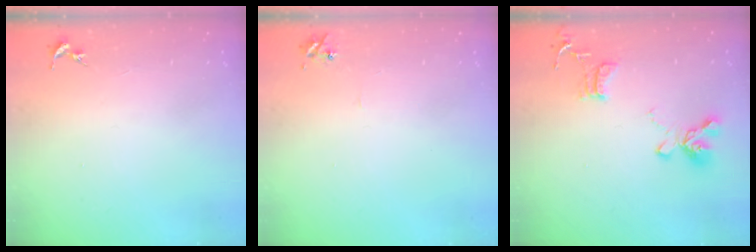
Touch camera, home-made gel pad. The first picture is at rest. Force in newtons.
{"total": 4.9, "press": 4.9, "slide": 0.6}
{"total": 15.8, "press": 15.7, "slide": 1.6}